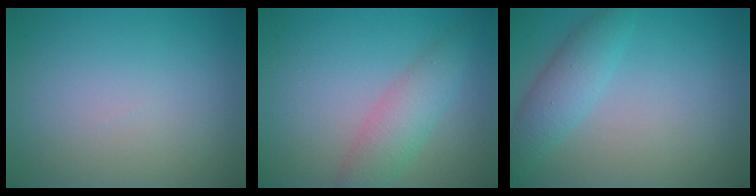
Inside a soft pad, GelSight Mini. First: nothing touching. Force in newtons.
{"total": 3.5, "press": 3.5, "slide": 0.1}
{"total": 3.0, "press": 3.0, "slide": 0.2}